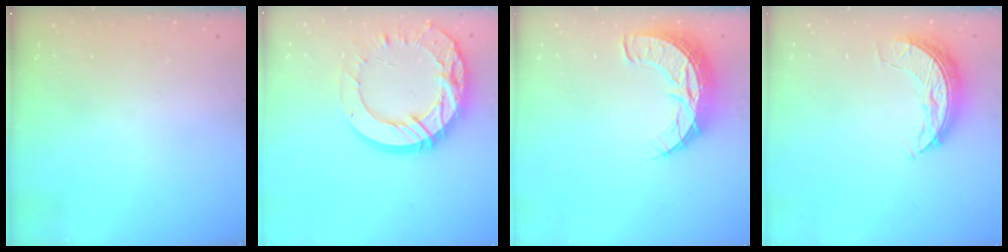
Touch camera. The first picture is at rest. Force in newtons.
{"total": 20.2, "press": 20.2, "slide": 1.8}
{"total": 11.5, "press": 11.5, "slide": 0.9}
{"total": 7.6, "press": 7.6, "slide": 0.1}